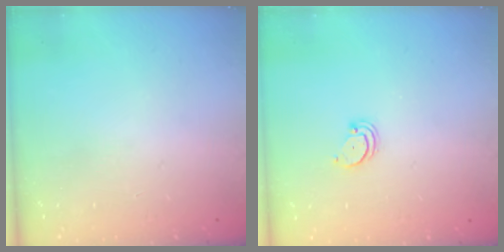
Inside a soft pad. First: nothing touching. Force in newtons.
{"total": 2.0, "press": 2.0, "slide": 0.2}